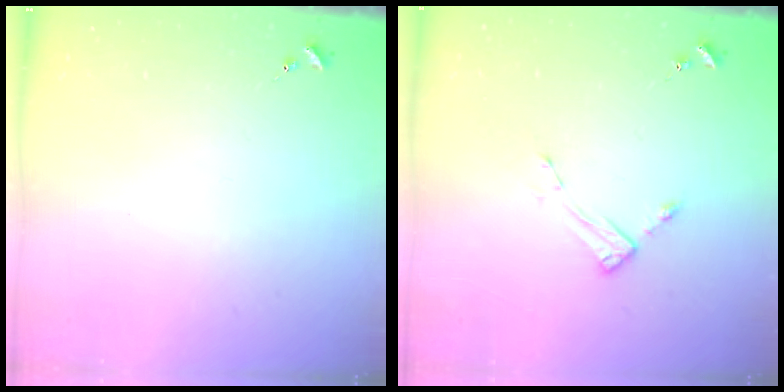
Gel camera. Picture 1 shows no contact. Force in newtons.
{"total": 2.7, "press": 2.7, "slide": 0.4}